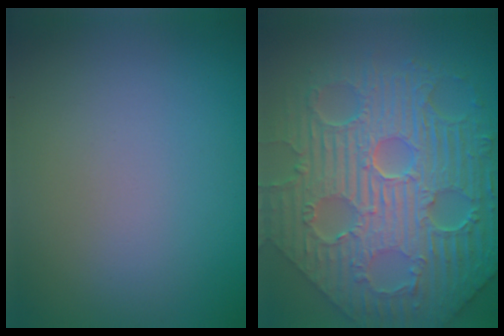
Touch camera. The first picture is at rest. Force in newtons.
{"total": 12.0, "press": 8.0, "slide": 8.9}